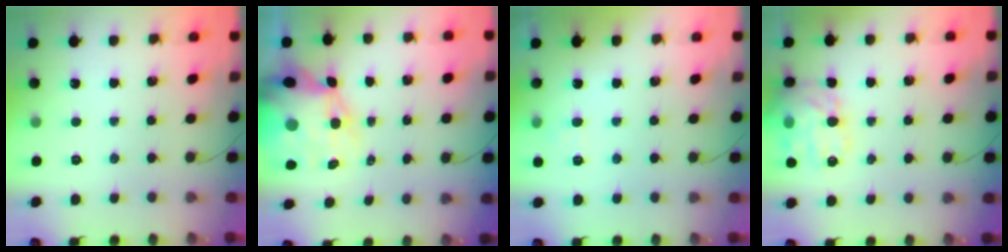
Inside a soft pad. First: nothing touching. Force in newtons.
{"total": 13.6, "press": 13.1, "slide": 3.9}
{"total": 3.3, "press": 3.0, "slide": 1.3}
{"total": 14.8, "press": 14.7, "slide": 1.7}